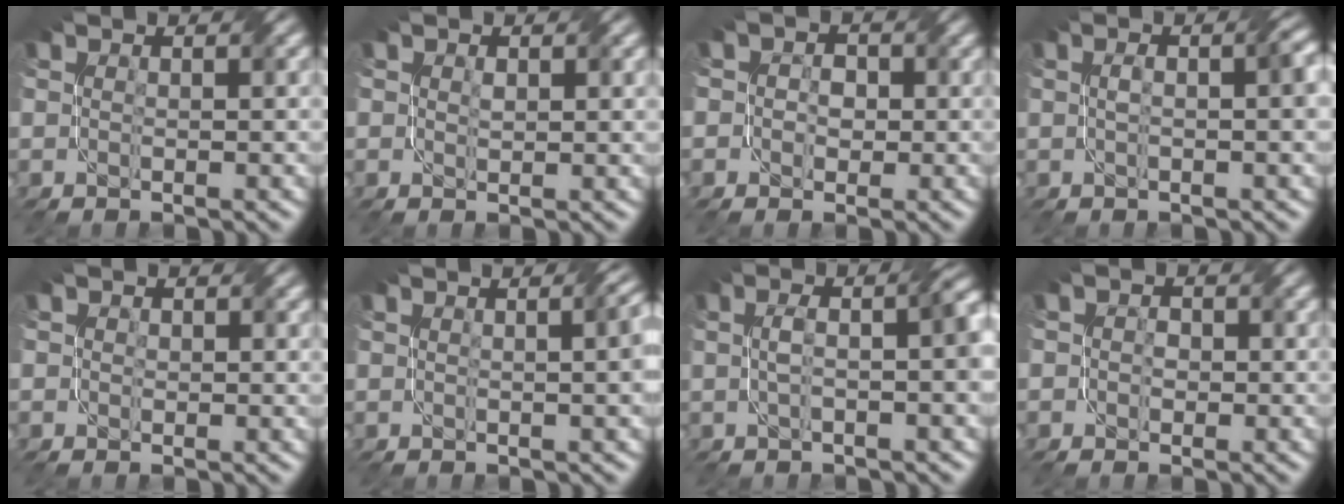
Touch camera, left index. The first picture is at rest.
{"total": 1.2, "force": [0.4, 0.8, 0.8], "torque": [-0.010, -0.005, 0.012]}
{"total": 3.4, "force": [0.8, 3.0, 1.5], "torque": [-0.004, 0.009, -0.015]}
{"total": 2.8, "force": [0.1, 0.8, 2.7], "torque": [-0.046, 0.006, 0.003]}
{"total": 1.2, "force": [0.5, 1.0, 0.3], "torque": [-0.004, -0.003, 0.002]}
{"total": 4.2, "force": [0.5, 1.6, 3.8], "torque": [-0.022, 0.016, 0.005]}
{"total": 5.1, "force": [0.1, 1.9, 4.8], "torque": [-0.070, 0.009, 0.002]}
{"total": 1.7, "force": [0.2, 1.6, 0.6], "torque": [0.001, 0.000, -0.009]}